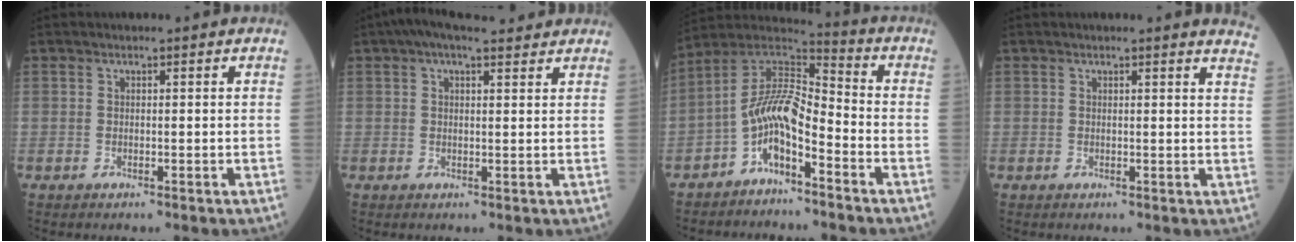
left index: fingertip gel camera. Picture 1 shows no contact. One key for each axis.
{"total": 7.1, "fx": 5.6, "fy": 2.1, "fz": 3.8, "tx": -0.065, "ty": 0.038, "tz": 0.082}
{"total": 9.3, "fx": -4.7, "fy": 3.0, "fz": 7.4, "tx": -0.149, "ty": 0.026, "tz": -0.093}
{"total": 5.6, "fx": 5.4, "fy": 0.0, "fz": 1.2, "tx": -0.002, "ty": -0.026, "tz": 0.025}